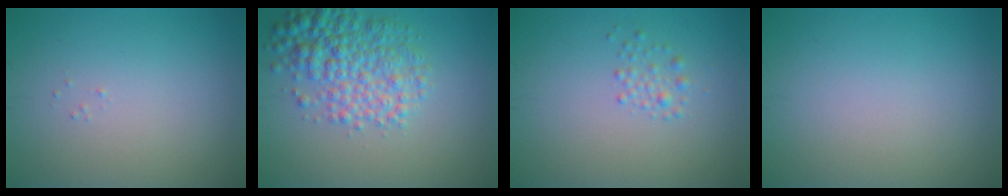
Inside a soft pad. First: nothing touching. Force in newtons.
{"total": 5.5, "press": 5.5, "slide": 0.1}
{"total": 1.2, "press": 1.2, "slide": 0.0}
{"total": 0.0}